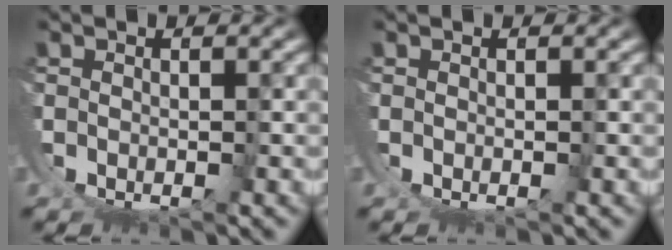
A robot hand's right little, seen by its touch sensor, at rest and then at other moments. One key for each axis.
{"total": 0.0}